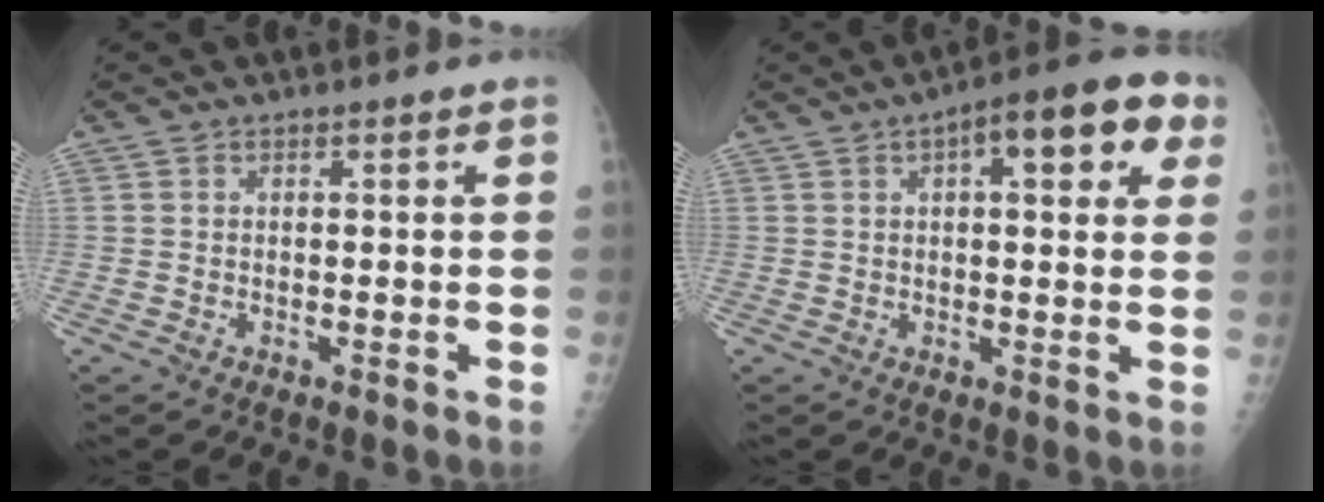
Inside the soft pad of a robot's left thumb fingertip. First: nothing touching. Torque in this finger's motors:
{"motor_torque": [-0.31, 0.26, -0.03, -0.19, 0.12]}